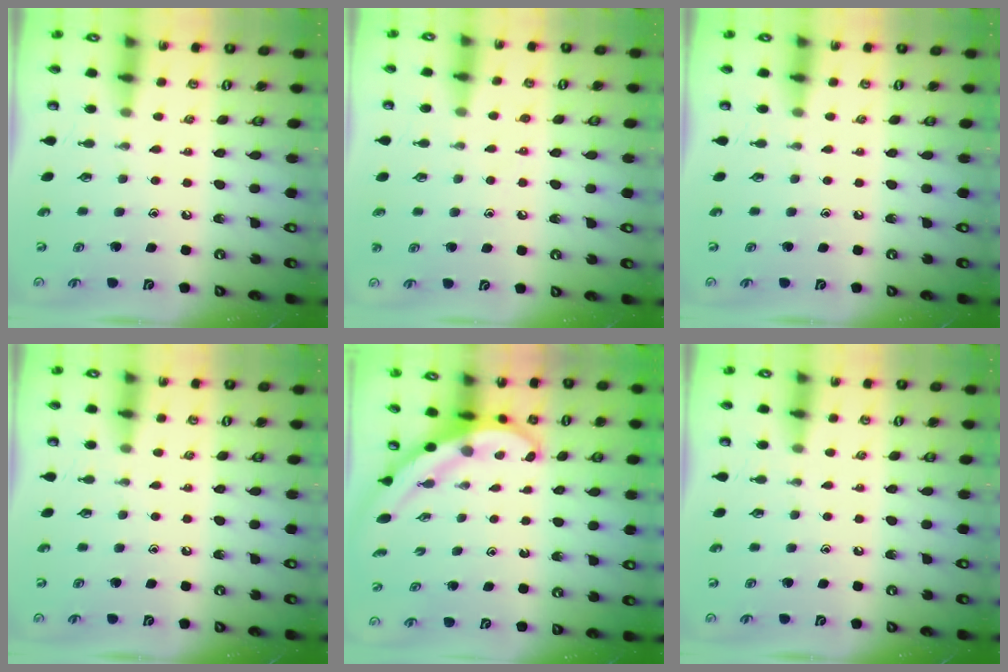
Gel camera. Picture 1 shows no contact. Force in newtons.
{"total": 5.7, "press": 5.6, "slide": 1.1}
{"total": 0.0}
{"total": 0.0}
{"total": 3.8, "press": 3.8, "slide": 0.2}
{"total": 0.0}